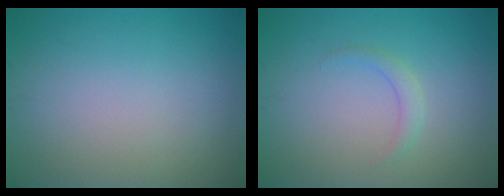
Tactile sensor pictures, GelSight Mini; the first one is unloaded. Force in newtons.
{"total": 1.2, "press": 1.2, "slide": 0.1}